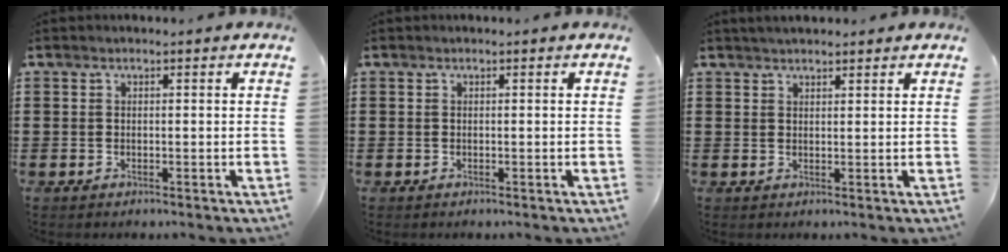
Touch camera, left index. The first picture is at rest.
{"total": 0.0}
{"total": 1.7, "force": [1.6, 0.4, 0.4], "torque": [-0.011, 0.004, 0.031]}